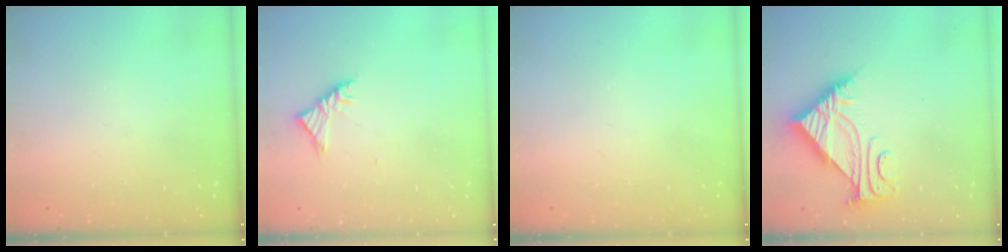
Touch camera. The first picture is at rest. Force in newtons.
{"total": 3.4, "press": 3.3, "slide": 0.8}
{"total": 0.0}
{"total": 6.6, "press": 6.6, "slide": 0.8}